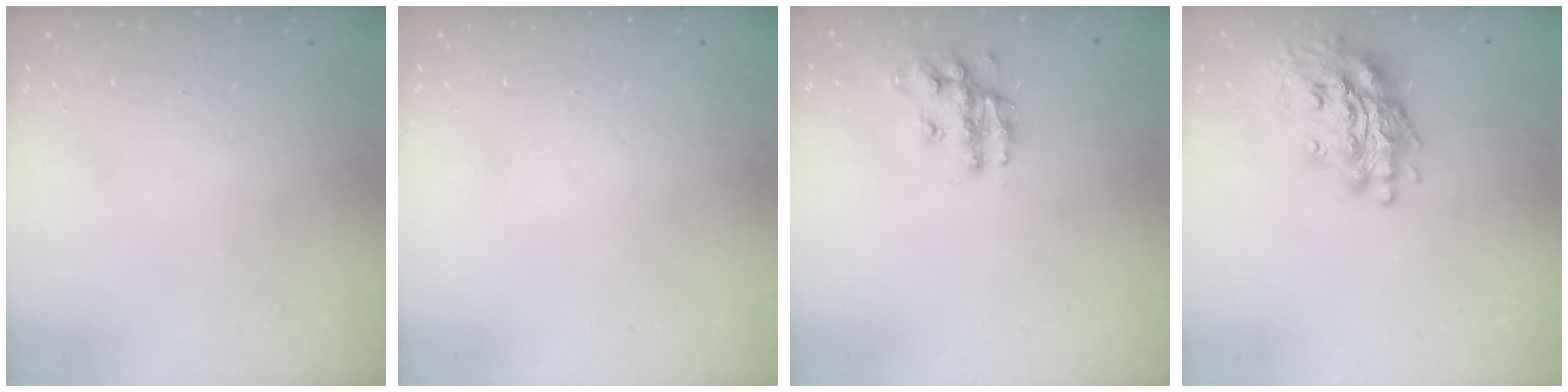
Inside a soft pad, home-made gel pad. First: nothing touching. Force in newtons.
{"total": 0.0}
{"total": 11.9, "press": 11.9, "slide": 0.9}
{"total": 17.6, "press": 17.5, "slide": 2.3}